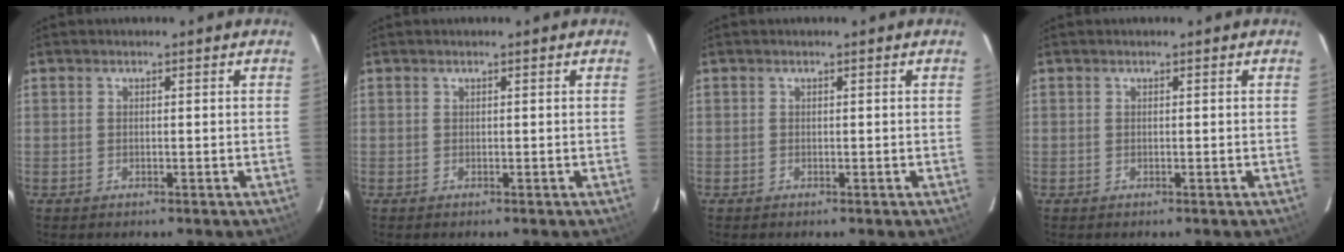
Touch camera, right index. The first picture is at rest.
{"total": 0.0}
{"total": 0.0}
{"total": 0.0}